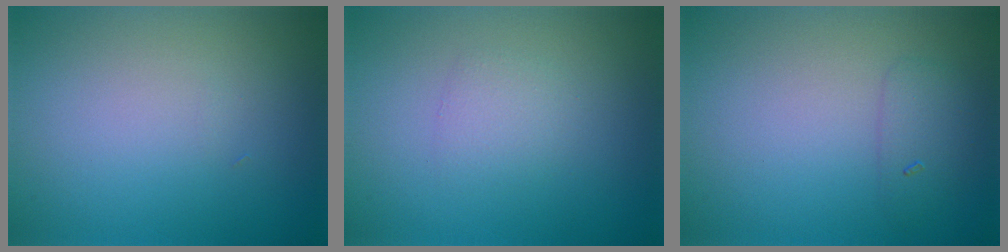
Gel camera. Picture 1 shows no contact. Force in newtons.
{"total": 1.4, "press": 1.4, "slide": 0.1}
{"total": 1.5, "press": 1.5, "slide": 0.0}